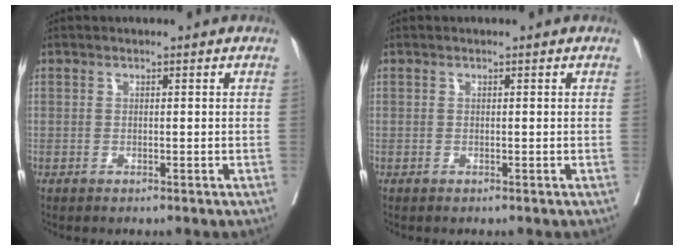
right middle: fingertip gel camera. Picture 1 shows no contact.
{"total": 0.0}